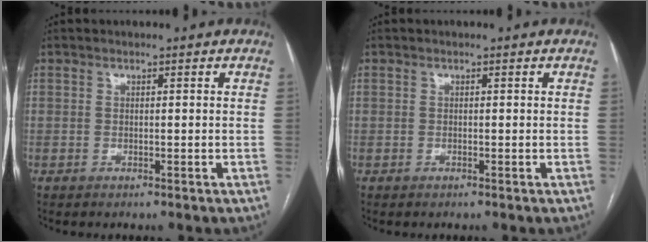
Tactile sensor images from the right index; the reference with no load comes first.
{"total": 0.0}